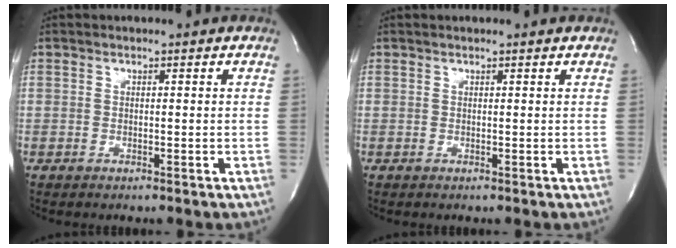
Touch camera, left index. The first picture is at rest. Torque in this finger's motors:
{"motor_torque": [0.27, -0.27, 0.04, 0.00]}